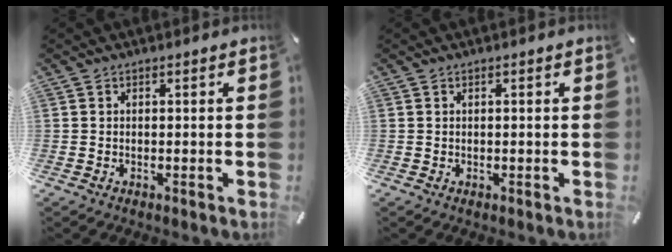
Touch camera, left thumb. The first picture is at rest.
{"total": 0.0}